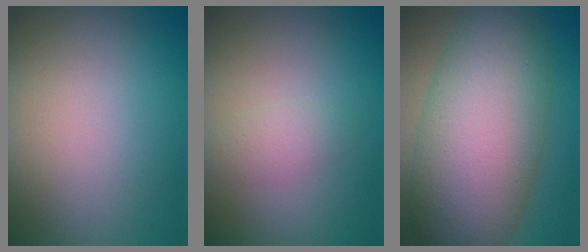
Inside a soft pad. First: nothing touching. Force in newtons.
{"total": 1.6, "press": 1.6, "slide": 0.1}
{"total": 12.3, "press": 12.3, "slide": 0.5}